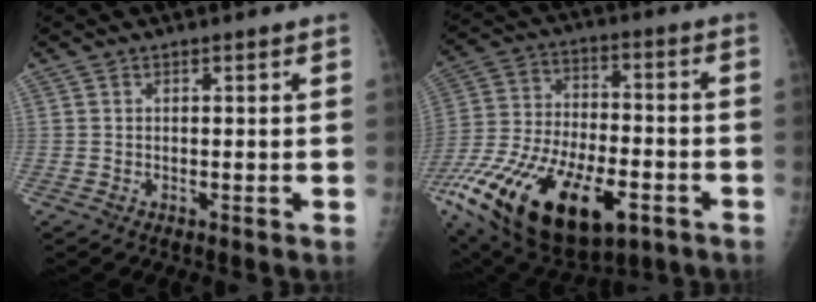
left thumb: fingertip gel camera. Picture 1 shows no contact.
{"total": 30.4, "force": [-13.9, 15.1, 22.3], "torque": [-0.469, 0.000, -0.234]}